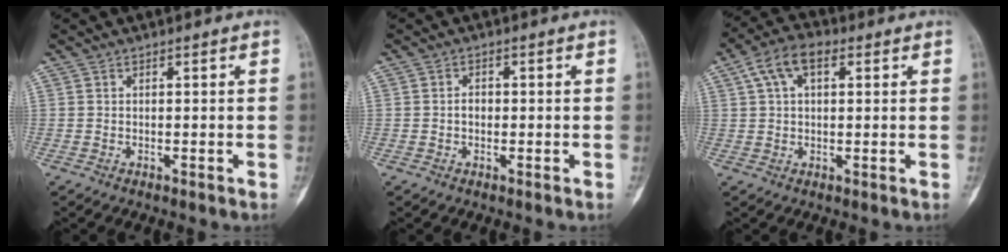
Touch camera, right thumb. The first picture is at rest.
{"total": 1.9, "force": [-0.3, 1.4, 1.3], "torque": [-0.018, 0.004, -0.008]}
{"total": 7.8, "force": [2.9, 4.3, 5.8], "torque": [-0.109, 0.023, 0.047]}